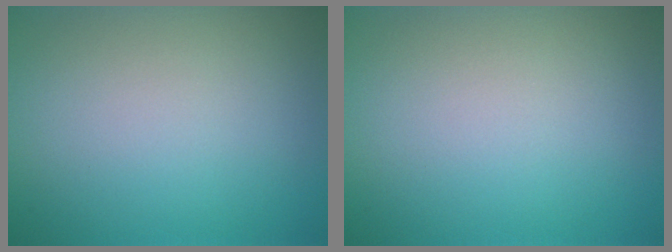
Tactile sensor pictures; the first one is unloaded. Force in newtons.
{"total": 0.0}